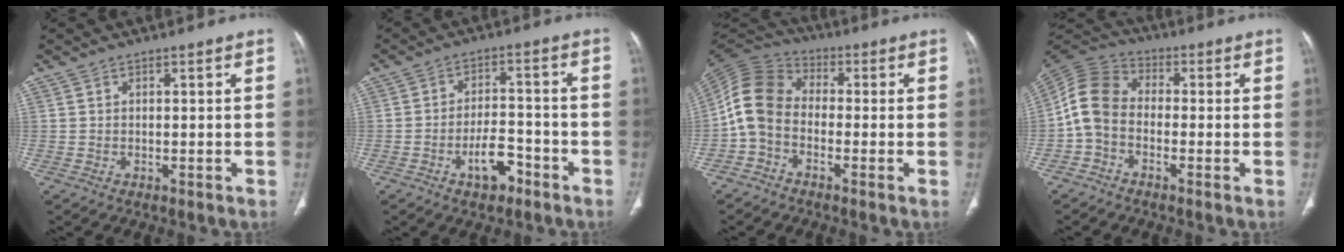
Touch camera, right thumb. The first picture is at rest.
{"total": 6.6, "force": [-3.8, 3.3, 4.3], "torque": [-0.060, 0.034, -0.060]}
{"total": 9.4, "force": [-2.1, 7.0, 6.0], "torque": [-0.117, 0.035, -0.061]}
{"total": 8.7, "force": [-1.9, 6.5, 5.6], "torque": [-0.106, 0.026, -0.055]}